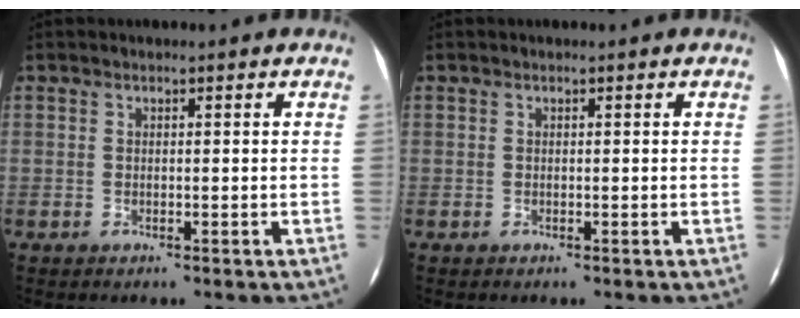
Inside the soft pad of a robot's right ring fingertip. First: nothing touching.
{"total": 0.0}